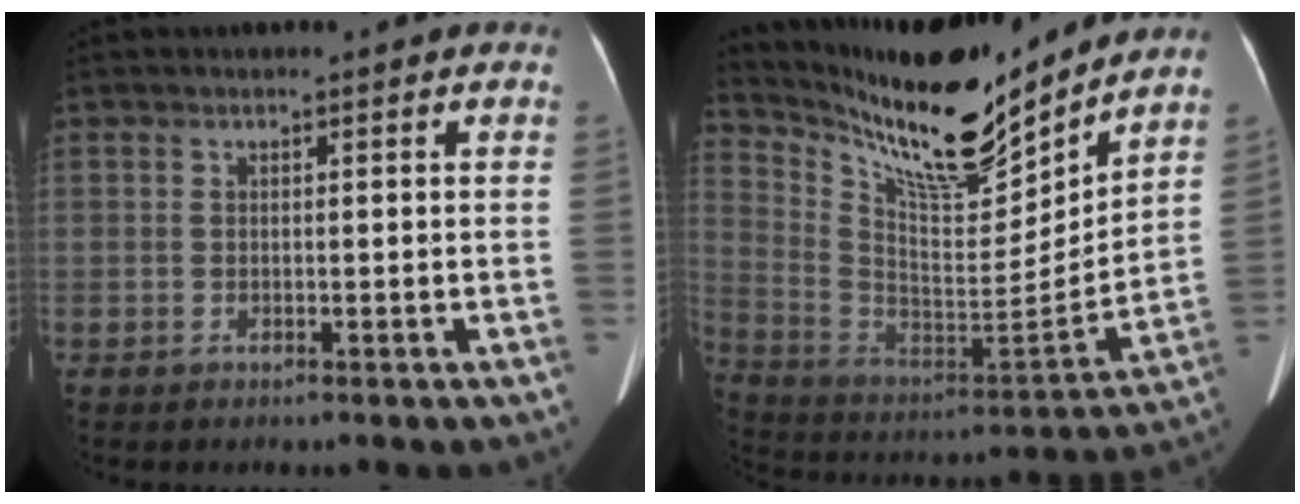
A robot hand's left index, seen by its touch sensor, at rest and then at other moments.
{"total": 20.2, "force": [17.5, 3.0, 9.7], "torque": [-0.187, -0.027, 0.302]}